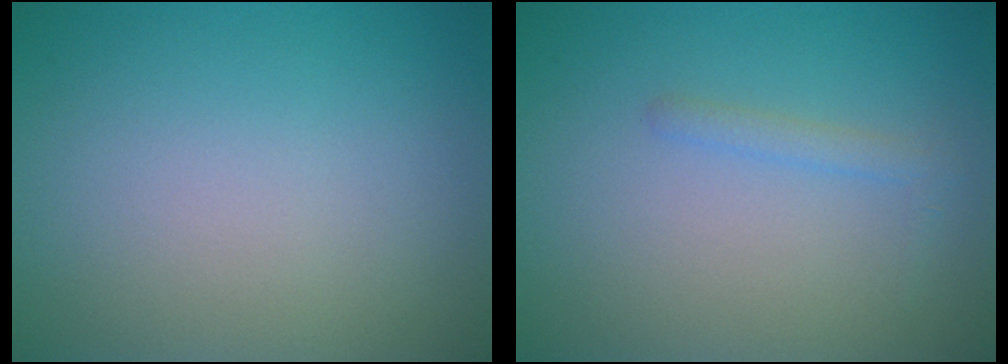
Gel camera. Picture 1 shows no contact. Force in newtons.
{"total": 1.1, "press": 1.1, "slide": 0.0}